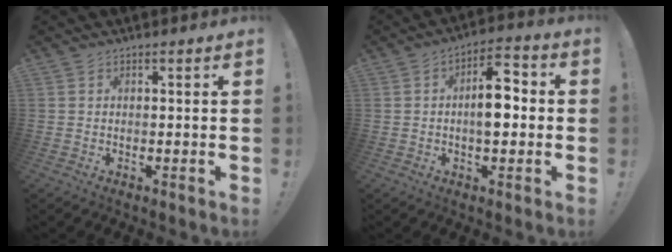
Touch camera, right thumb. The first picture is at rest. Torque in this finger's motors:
{"motor_torque": [2.57, 2.43, 1.42, -0.12, 0.59]}